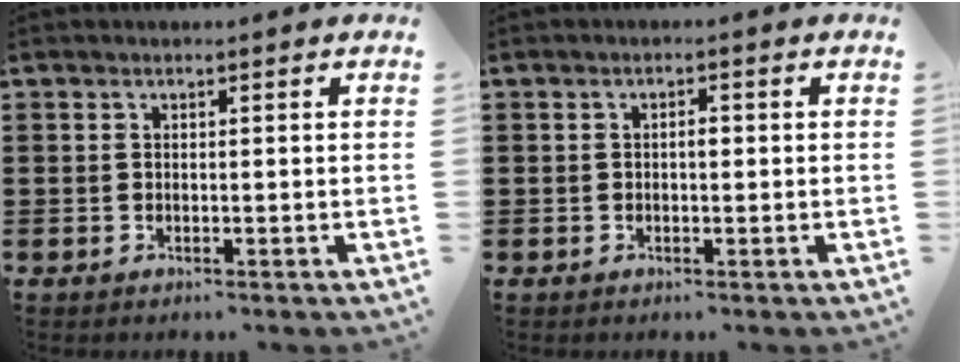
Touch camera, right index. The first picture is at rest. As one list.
[{"total": 1.5, "force": [0.0, 0.6, 1.4], "torque": [-0.026, 0.002, -0.002]}]